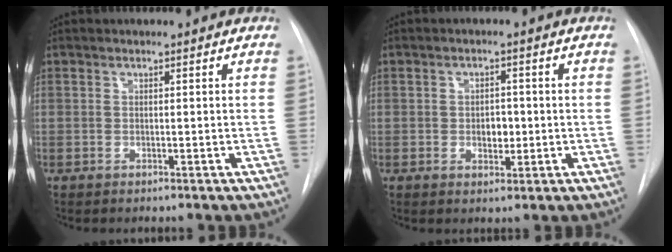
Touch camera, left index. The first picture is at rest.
{"total": 3.1, "force": [-0.3, 2.0, 2.4], "torque": [-0.031, 0.003, -0.001]}